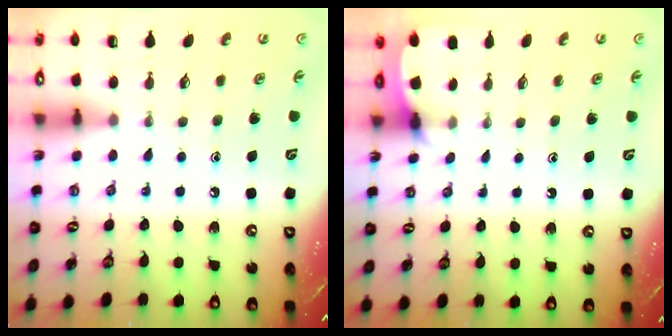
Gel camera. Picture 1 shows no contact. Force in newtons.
{"total": 4.4, "press": 4.4, "slide": 0.3}